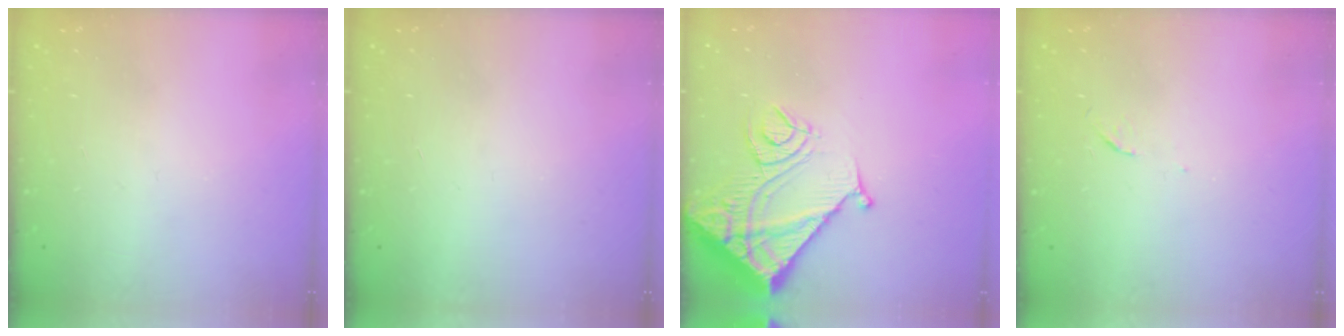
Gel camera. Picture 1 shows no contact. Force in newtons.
{"total": 1.7, "press": 1.7, "slide": 0.1}
{"total": 16.5, "press": 16.4, "slide": 2.0}
{"total": 3.2, "press": 3.2, "slide": 0.4}